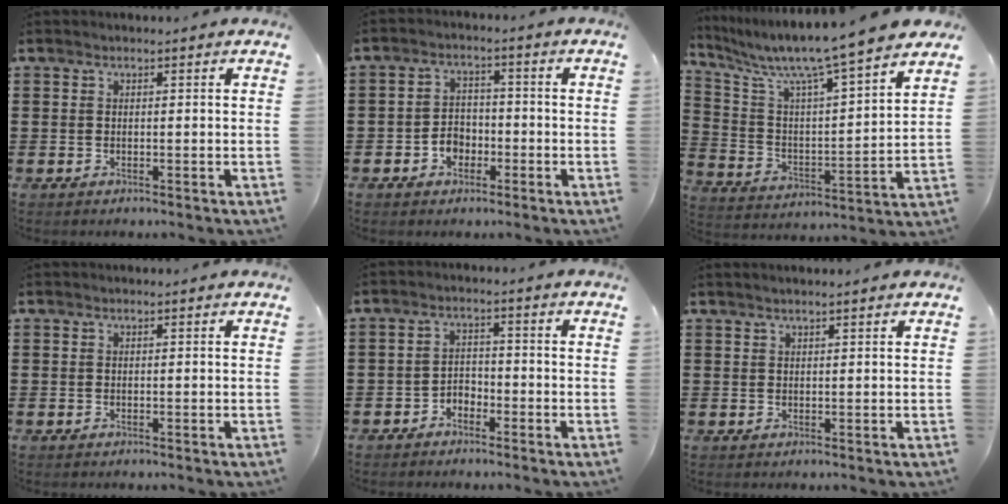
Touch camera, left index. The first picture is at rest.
{"total": 3.6, "force": [-1.8, 2.7, 1.6], "torque": [-0.037, 0.006, -0.037]}
{"total": 8.4, "force": [7.3, -0.3, 4.1], "torque": [-0.112, -0.062, 0.116]}
{"total": 0.0}
{"total": 2.5, "force": [-2.3, 0.9, 0.2], "torque": [-0.014, 0.002, -0.052]}
{"total": 1.2, "force": [1.0, -0.1, 0.7], "torque": [-0.012, -0.001, 0.019]}